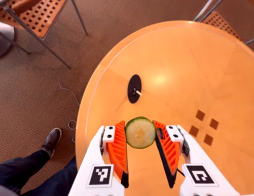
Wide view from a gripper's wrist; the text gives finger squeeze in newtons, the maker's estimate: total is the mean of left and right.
{"total": 7.7, "left": 7.4, "right": 8.0}